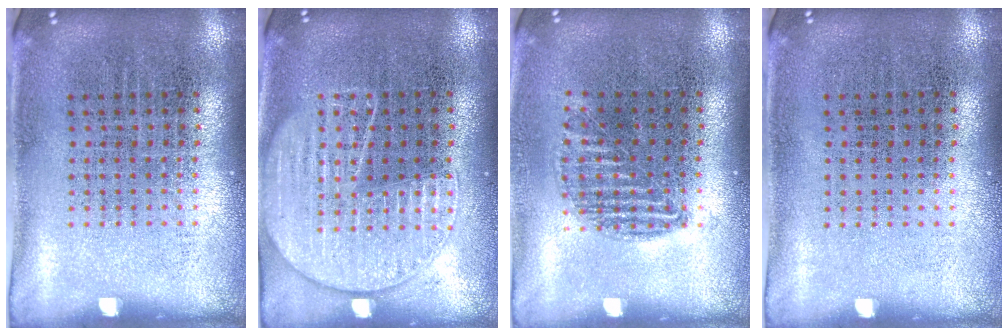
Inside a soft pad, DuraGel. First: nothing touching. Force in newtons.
{"total": 2.6, "press": 2.6, "slide": 0.3}
{"total": 0.9, "press": 0.8, "slide": 0.5}
{"total": 0.0}